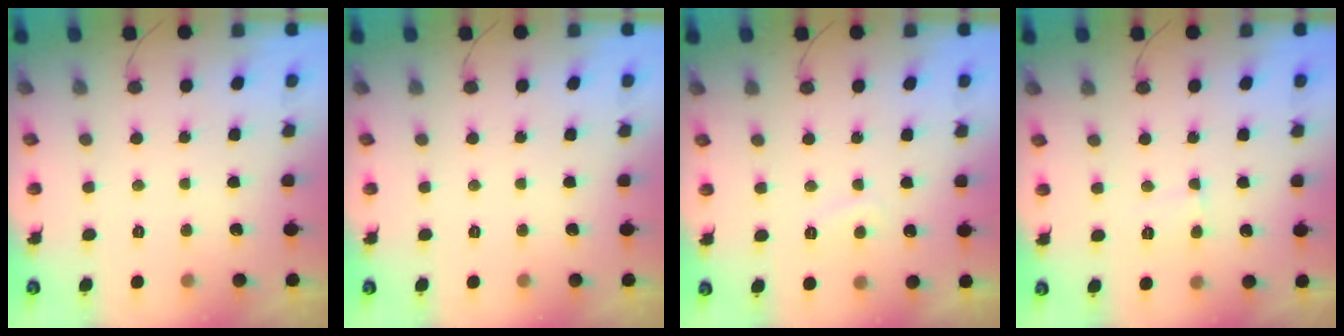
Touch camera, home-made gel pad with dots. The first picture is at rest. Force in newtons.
{"total": 0.0}
{"total": 2.4, "press": 2.3, "slide": 0.5}
{"total": 5.5, "press": 5.5, "slide": 0.5}